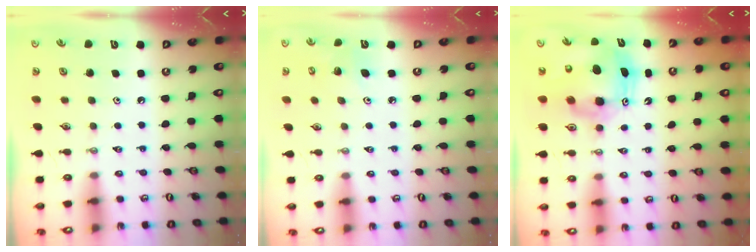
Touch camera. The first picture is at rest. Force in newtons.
{"total": 4.2, "press": 3.7, "slide": 1.9}
{"total": 11.3, "press": 11.3, "slide": 1.1}